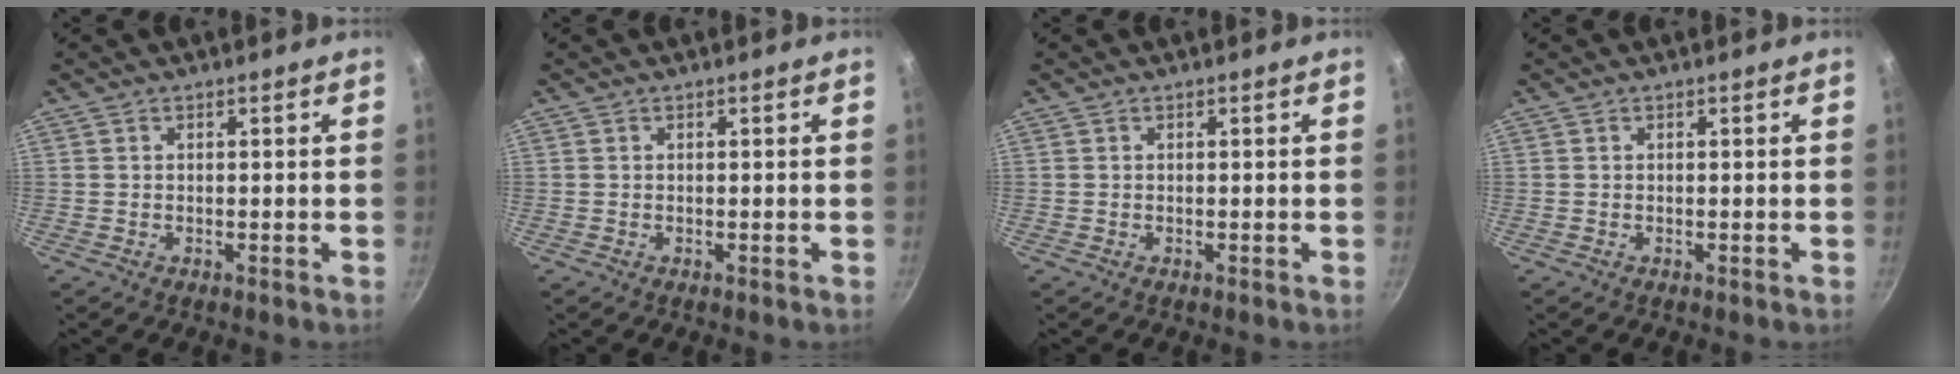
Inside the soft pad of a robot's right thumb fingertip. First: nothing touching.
{"total": 0.0}
{"total": 0.0}
{"total": 0.0}